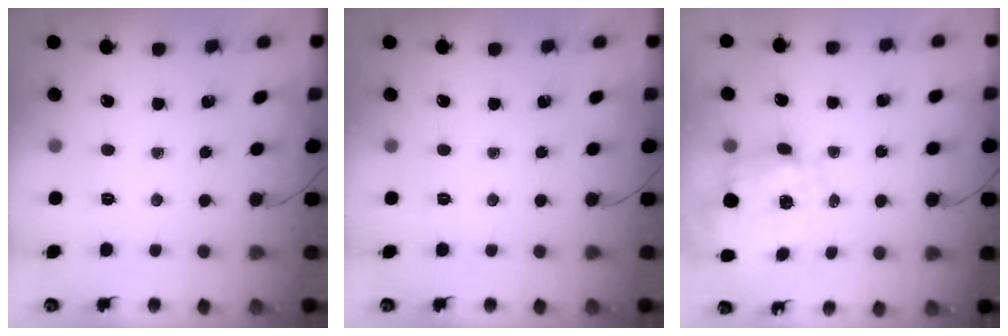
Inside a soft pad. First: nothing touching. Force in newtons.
{"total": 0.0}
{"total": 2.8, "press": 2.6, "slide": 1.0}